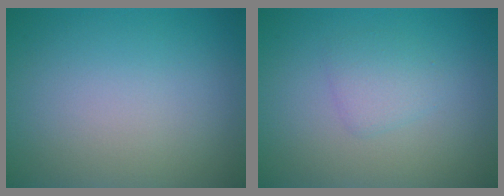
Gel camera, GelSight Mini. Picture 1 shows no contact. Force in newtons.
{"total": 1.6, "press": 1.6, "slide": 0.0}